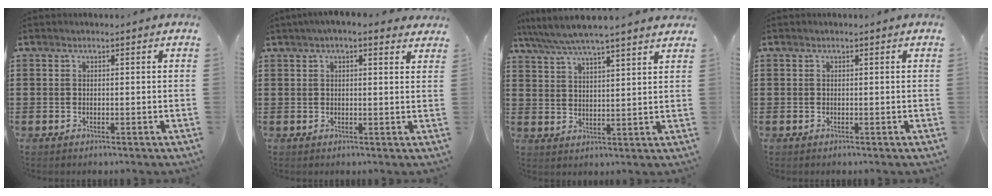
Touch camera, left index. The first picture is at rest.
{"total": 3.0, "force": [2.3, 0.5, 1.9], "torque": [-0.042, 0.004, 0.040]}
{"total": 5.3, "force": [4.8, -0.1, 2.2], "torque": [-0.061, -0.023, 0.083]}
{"total": 0.0}